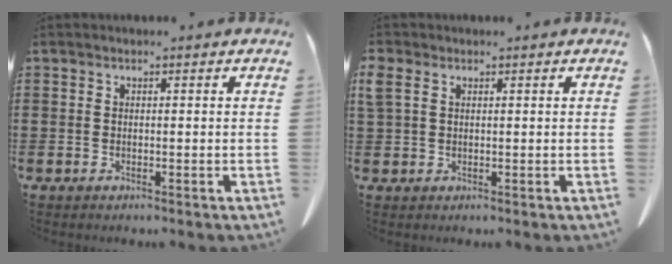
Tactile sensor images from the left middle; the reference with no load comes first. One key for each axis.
{"total": 1.6, "fx": 0.7, "fy": 1.1, "fz": 1.0, "tx": -0.033, "ty": 0.001, "tz": 0.011}